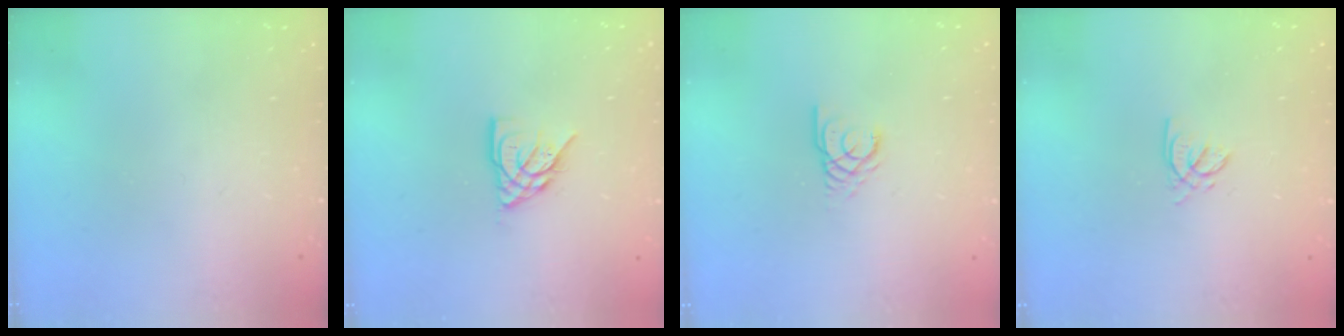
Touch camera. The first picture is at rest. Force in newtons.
{"total": 8.2, "press": 8.1, "slide": 0.6}
{"total": 2.9, "press": 2.9, "slide": 0.2}
{"total": 1.5, "press": 1.5, "slide": 0.2}